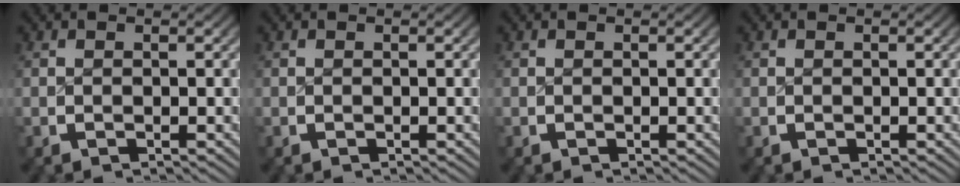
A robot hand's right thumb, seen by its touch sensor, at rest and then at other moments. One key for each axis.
{"total": 0.0}
{"total": 0.0}
{"total": 0.0}